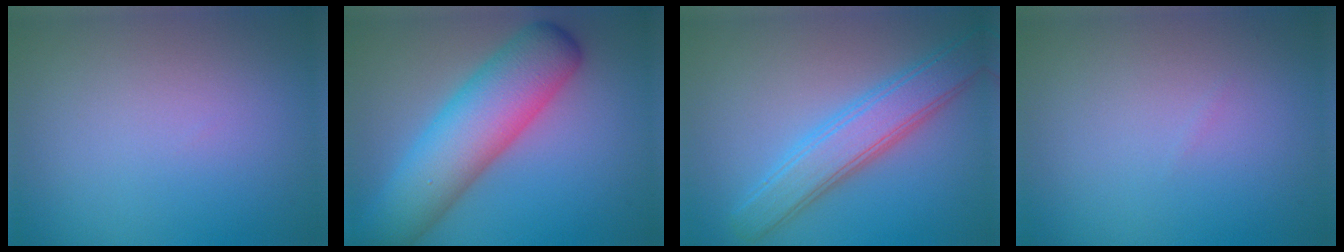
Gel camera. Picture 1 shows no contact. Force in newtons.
{"total": 9.1, "press": 9.1, "slide": 0.2}
{"total": 4.9, "press": 4.9, "slide": 0.3}
{"total": 0.0}